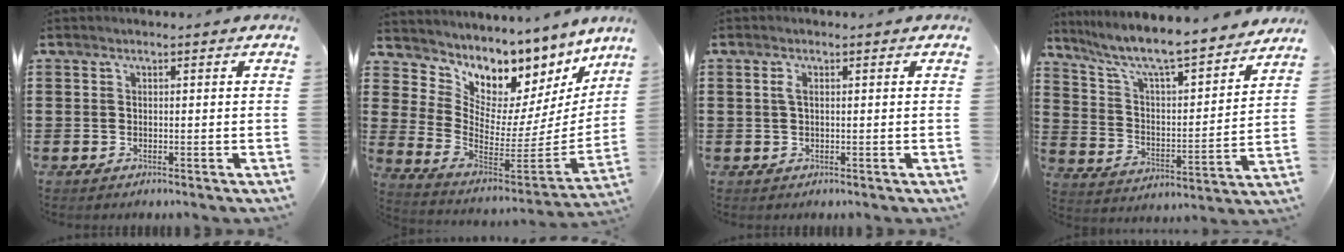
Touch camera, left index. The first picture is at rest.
{"total": 4.7, "force": [4.3, 1.8, -0.8], "torque": [-0.027, -0.075, 0.070]}
{"total": 1.4, "force": [0.2, 0.4, 1.3], "torque": [-0.028, 0.003, 0.002]}
{"total": 7.1, "force": [6.1, 0.7, 3.5], "torque": [-0.097, -0.053, 0.097]}